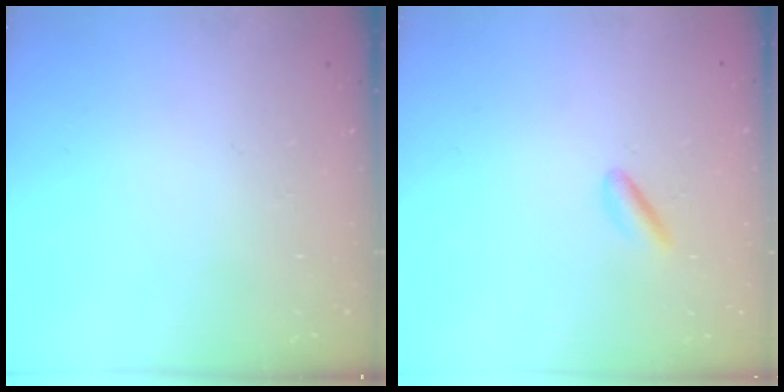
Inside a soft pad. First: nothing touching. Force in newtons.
{"total": 2.4, "press": 2.2, "slide": 0.8}